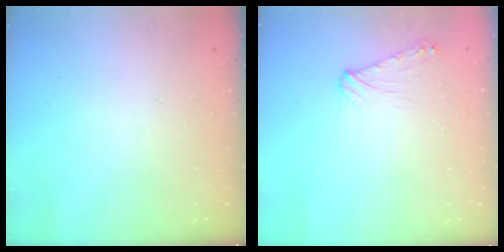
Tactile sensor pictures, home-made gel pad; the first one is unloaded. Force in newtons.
{"total": 6.7, "press": 6.6, "slide": 1.1}